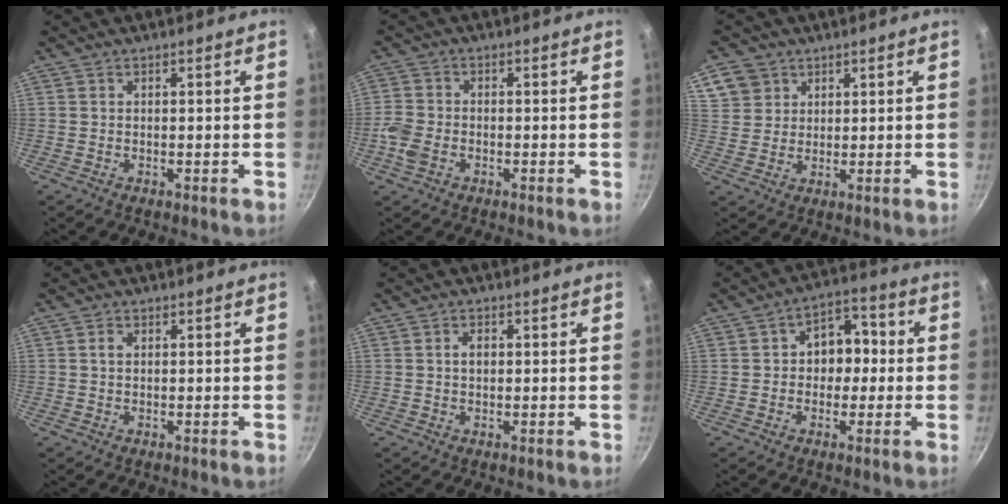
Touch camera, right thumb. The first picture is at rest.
{"total": 5.1, "force": [-1.9, 3.5, 3.1], "torque": [-0.071, 0.013, -0.046]}
{"total": 6.3, "force": [3.2, 5.3, 1.5], "torque": [0.001, 0.003, 0.063]}
{"total": 1.0, "force": [0.2, 0.8, 0.6], "torque": [-0.010, 0.004, 0.004]}
{"total": 2.0, "force": [0.2, 1.5, 1.3], "torque": [-0.013, 0.005, 0.003]}
{"total": 8.4, "force": [0.0, 6.6, 5.2], "torque": [-0.013, 0.024, -0.010]}